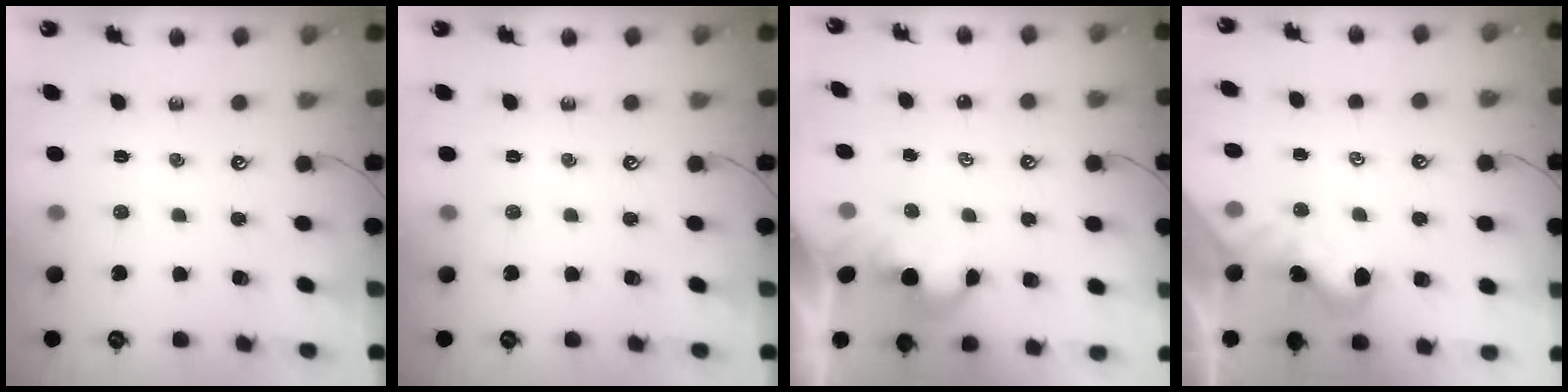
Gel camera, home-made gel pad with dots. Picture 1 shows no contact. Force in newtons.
{"total": 0.0}
{"total": 2.2, "press": 2.2, "slide": 0.4}
{"total": 1.9, "press": 1.9, "slide": 0.4}